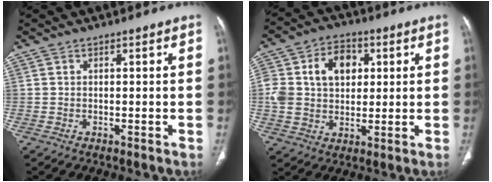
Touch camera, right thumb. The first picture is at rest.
{"total": 13.5, "force": [3.1, 9.9, 8.6], "torque": [-0.134, 0.009, 0.056]}